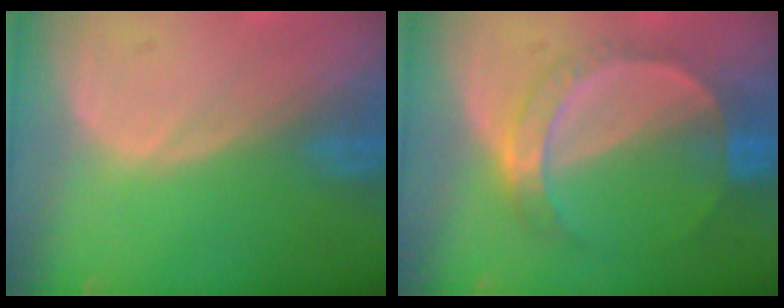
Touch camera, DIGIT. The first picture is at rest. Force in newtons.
{"total": 7.2, "press": 6.4, "slide": 3.3}